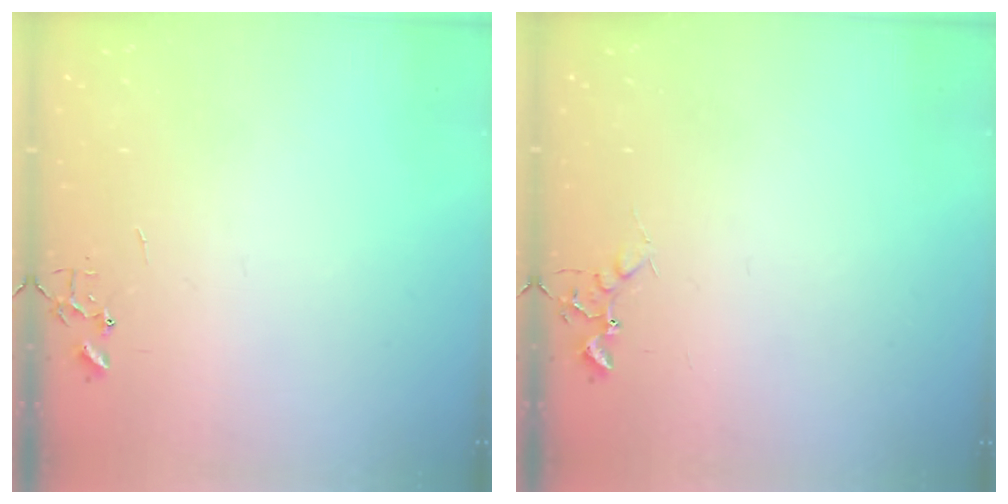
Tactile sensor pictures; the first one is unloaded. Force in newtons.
{"total": 5.8, "press": 5.7, "slide": 1.0}